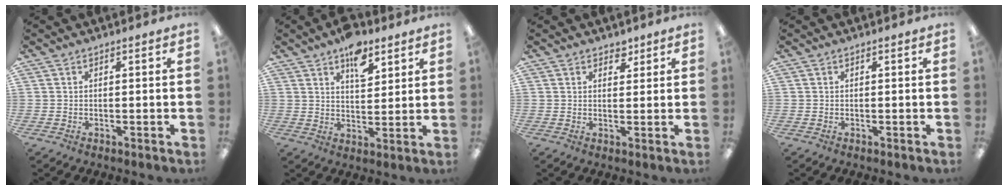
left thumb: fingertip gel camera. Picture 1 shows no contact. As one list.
[{"total": 9.0, "force": [5.9, 4.4, 5.1], "torque": [-0.061, -0.031, 0.098]}, {"total": 2.7, "force": [2.2, 1.6, 0.6], "torque": [0.002, -0.008, 0.037]}, {"total": 0.0}]